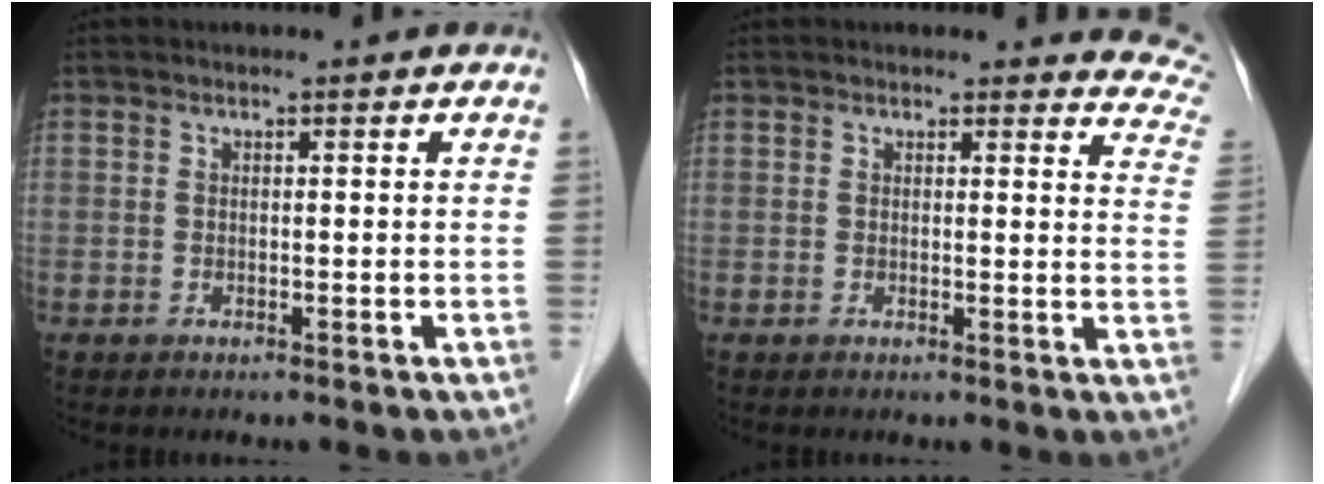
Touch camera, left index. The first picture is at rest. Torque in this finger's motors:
{"motor_torque": [0.42, -0.65, 0.04, 0.00]}